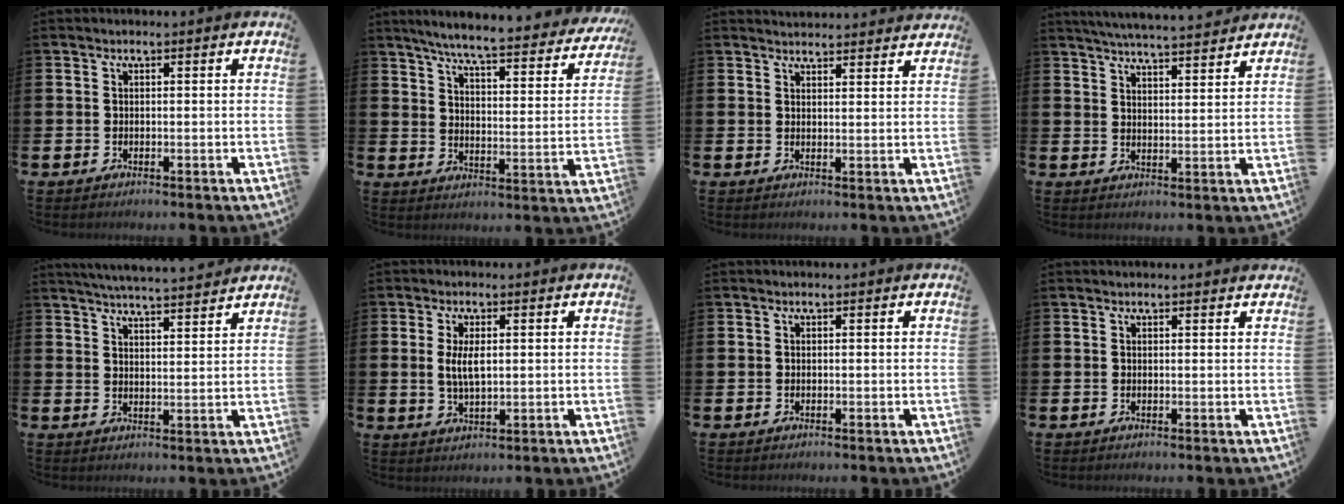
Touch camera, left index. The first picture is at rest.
{"total": 6.3, "force": [5.7, 0.0, 2.5], "torque": [-0.065, -0.050, 0.091]}
{"total": 3.0, "force": [3.0, 0.4, 0.0], "torque": [-0.001, -0.018, 0.053]}
{"total": 5.3, "force": [5.2, -0.2, 0.7], "torque": [-0.027, -0.032, 0.092]}
{"total": 5.2, "force": [5.1, -0.2, 0.7], "torque": [-0.025, -0.032, 0.091]}
{"total": 3.9, "force": [0.9, 1.6, 3.4], "torque": [-0.059, 0.002, 0.012]}
{"total": 0.0}
{"total": 0.7, "force": [0.7, 0.0, 0.1], "torque": [0.009, -0.005, 0.011]}